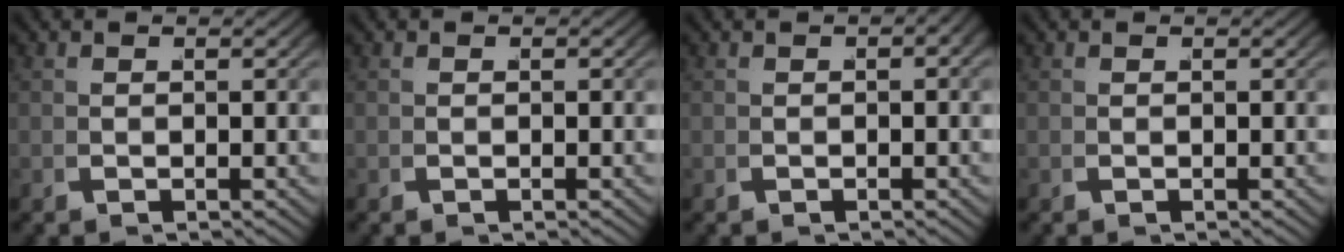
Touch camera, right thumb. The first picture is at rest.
{"total": 0.0}
{"total": 1.1, "force": [-0.1, 0.6, 1.0], "torque": [-0.012, -0.001, -0.002]}
{"total": 0.0}